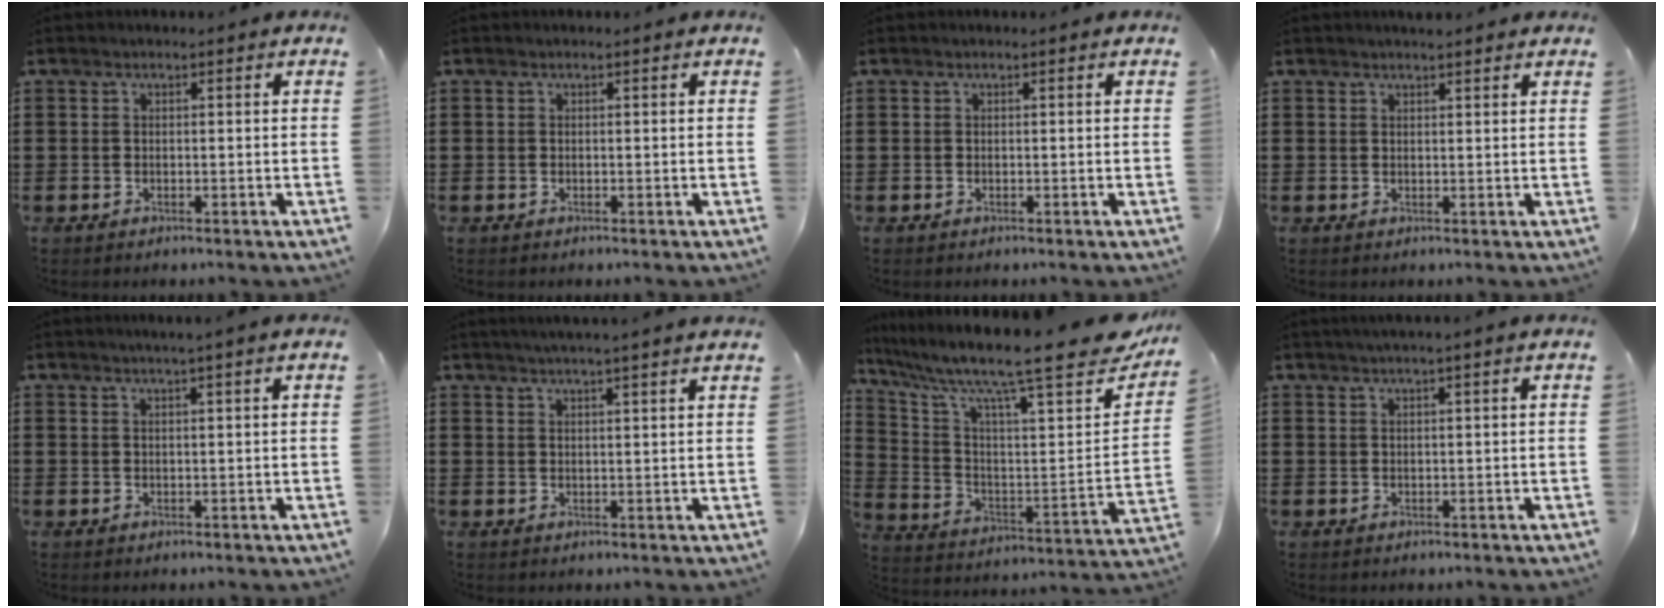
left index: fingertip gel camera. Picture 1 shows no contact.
{"total": 0.0}
{"total": 0.0}
{"total": 1.6, "force": [1.5, 0.1, 0.4], "torque": [-0.011, 0.002, 0.029]}
{"total": 1.6, "force": [1.2, -0.5, 0.8], "torque": [-0.015, -0.002, 0.023]}
{"total": 2.8, "force": [2.6, -0.8, 0.8], "torque": [-0.020, -0.006, 0.046]}
{"total": 12.5, "force": [9.7, 1.0, 7.8], "torque": [-0.157, -0.082, 0.146]}
{"total": 1.6, "force": [1.3, -0.5, 0.9], "torque": [-0.015, -0.002, 0.024]}